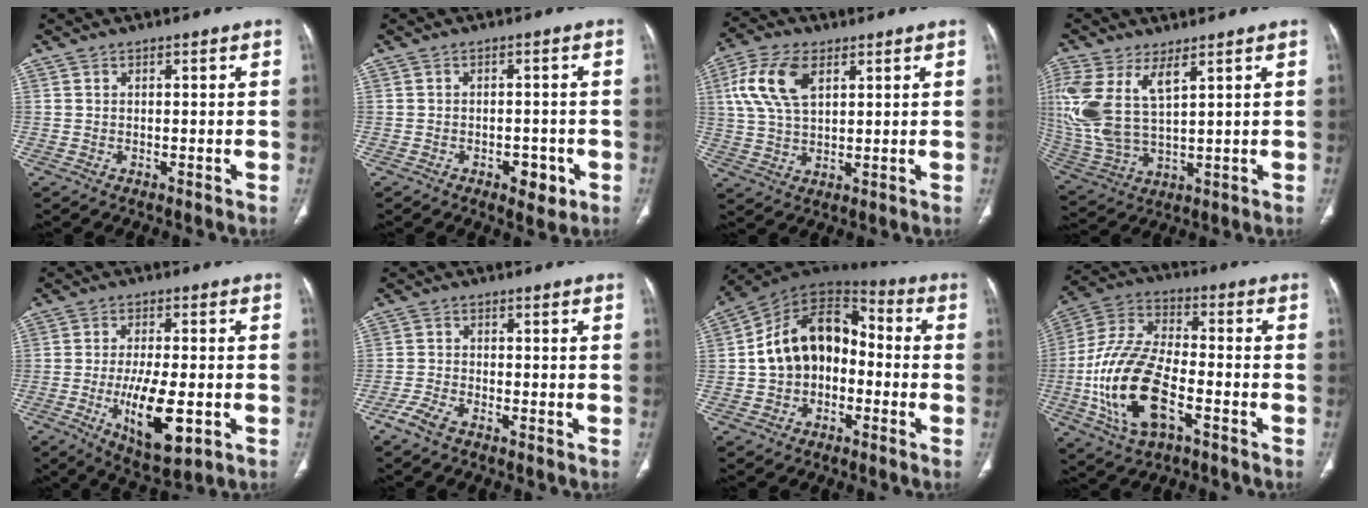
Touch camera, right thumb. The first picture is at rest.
{"total": 4.5, "force": [-2.0, 2.6, 3.1], "torque": [-0.027, 0.008, -0.020]}
{"total": 11.1, "force": [4.0, 6.1, 8.4], "torque": [-0.177, 0.003, 0.079]}
{"total": 14.8, "force": [5.5, 6.6, 12.0], "torque": [-0.282, -0.015, 0.125]}
{"total": 13.0, "force": [-3.6, 5.1, 11.4], "torque": [-0.186, -0.007, -0.050]}
{"total": 3.6, "force": [-2.6, 1.3, 2.2], "torque": [-0.058, 0.008, -0.054]}
{"total": 15.6, "force": [-1.6, 11.1, 10.8], "torque": [-0.154, 0.051, -0.039]}
{"total": 19.3, "force": [-6.0, 9.7, 15.6], "torque": [-0.319, 0.024, -0.109]}